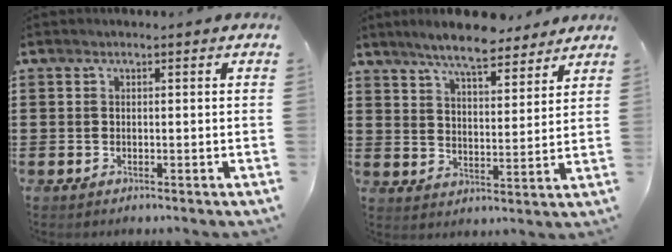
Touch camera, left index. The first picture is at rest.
{"total": 7.7, "force": [6.8, 1.1, 3.4], "torque": [-0.081, -0.023, 0.122]}